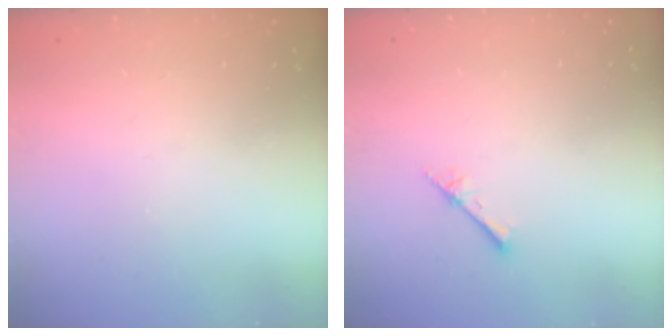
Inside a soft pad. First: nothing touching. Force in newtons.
{"total": 2.6, "press": 2.6, "slide": 0.3}